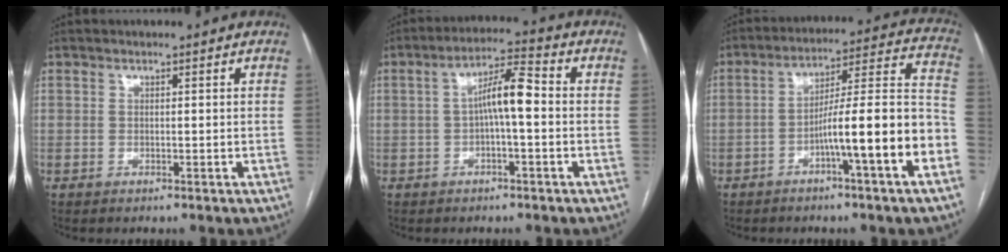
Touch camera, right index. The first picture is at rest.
{"total": 6.8, "force": [-0.2, 1.2, 6.7], "torque": [-0.119, 0.024, -0.006]}
{"total": 16.3, "force": [-5.7, -0.5, 15.3], "torque": [-0.217, 0.023, -0.091]}